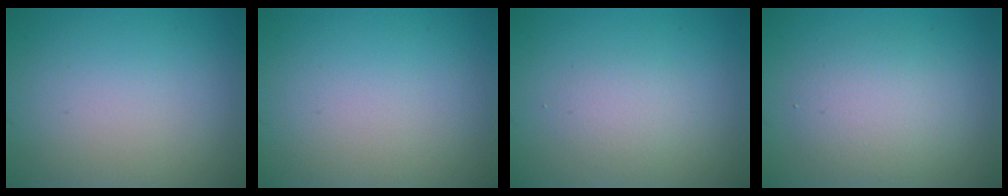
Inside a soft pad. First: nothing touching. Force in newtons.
{"total": 0.0}
{"total": 1.7, "press": 1.7, "slide": 0.2}
{"total": 3.3, "press": 3.3, "slide": 0.1}